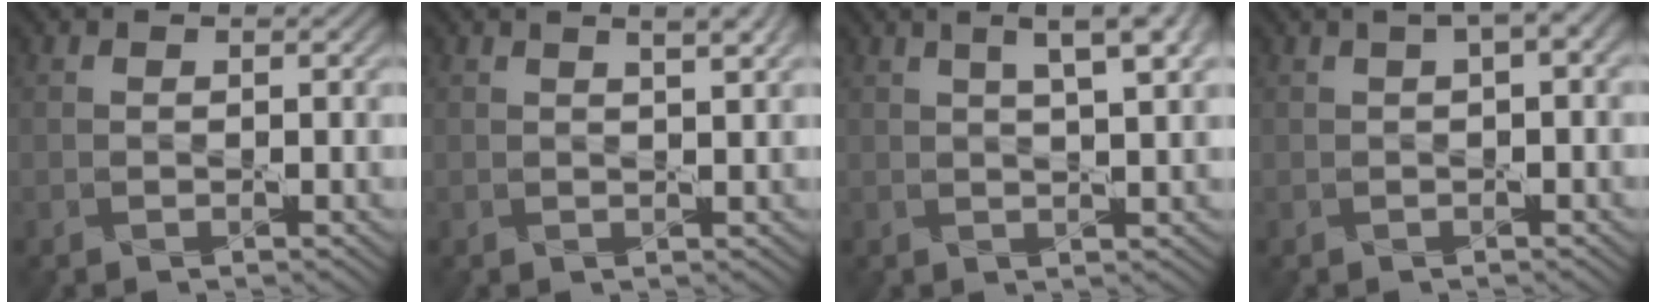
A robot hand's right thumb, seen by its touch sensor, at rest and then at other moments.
{"total": 3.6, "force": [2.0, 0.9, 2.8], "torque": [-0.034, 0.005, 0.019]}
{"total": 8.0, "force": [3.6, 2.3, 6.7], "torque": [-0.079, 0.024, 0.037]}
{"total": 2.9, "force": [0.9, 0.6, 2.7], "torque": [-0.041, 0.010, 0.014]}